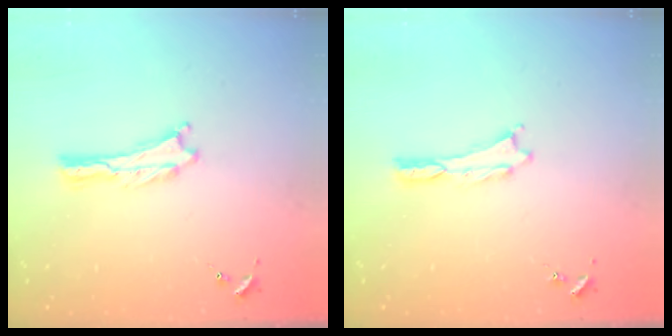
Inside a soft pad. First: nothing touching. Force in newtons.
{"total": 0.0}